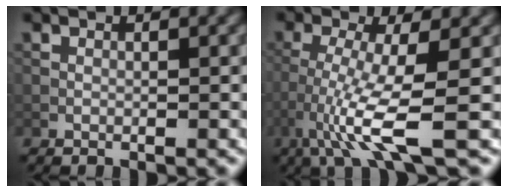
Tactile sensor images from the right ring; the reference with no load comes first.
{"total": 5.9, "force": [-2.5, 0.5, 5.4], "torque": [-0.118, -0.007, -0.053]}